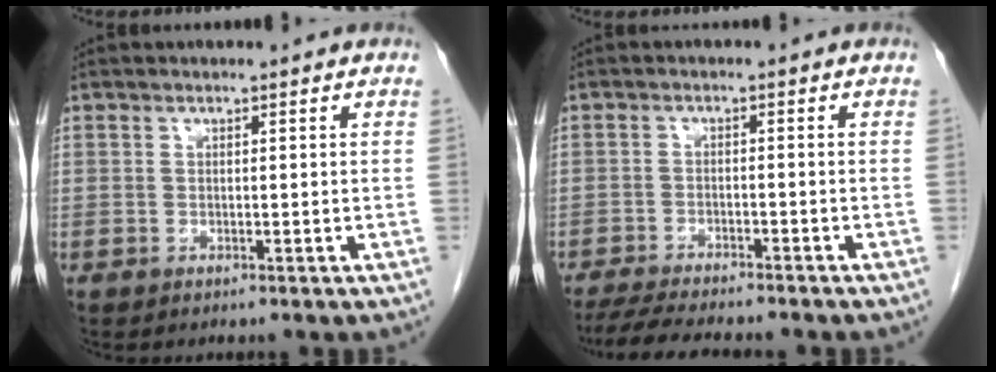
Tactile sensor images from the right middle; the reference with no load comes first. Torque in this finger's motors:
{"motor_torque": [1.08, -1.06, 0.08, 0.05]}